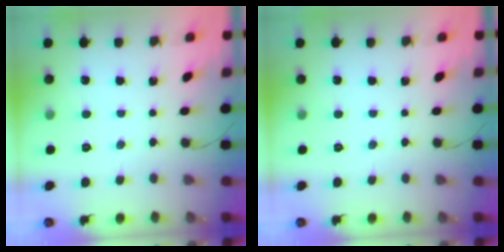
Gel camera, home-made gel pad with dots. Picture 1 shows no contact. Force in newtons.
{"total": 0.0}